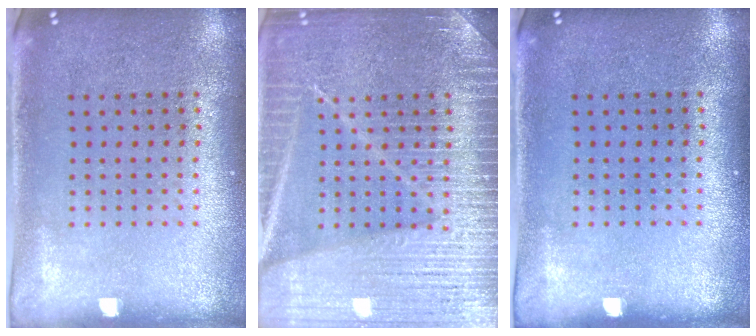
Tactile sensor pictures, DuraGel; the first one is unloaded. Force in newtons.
{"total": 6.4, "press": 6.3, "slide": 0.9}
{"total": 0.0}